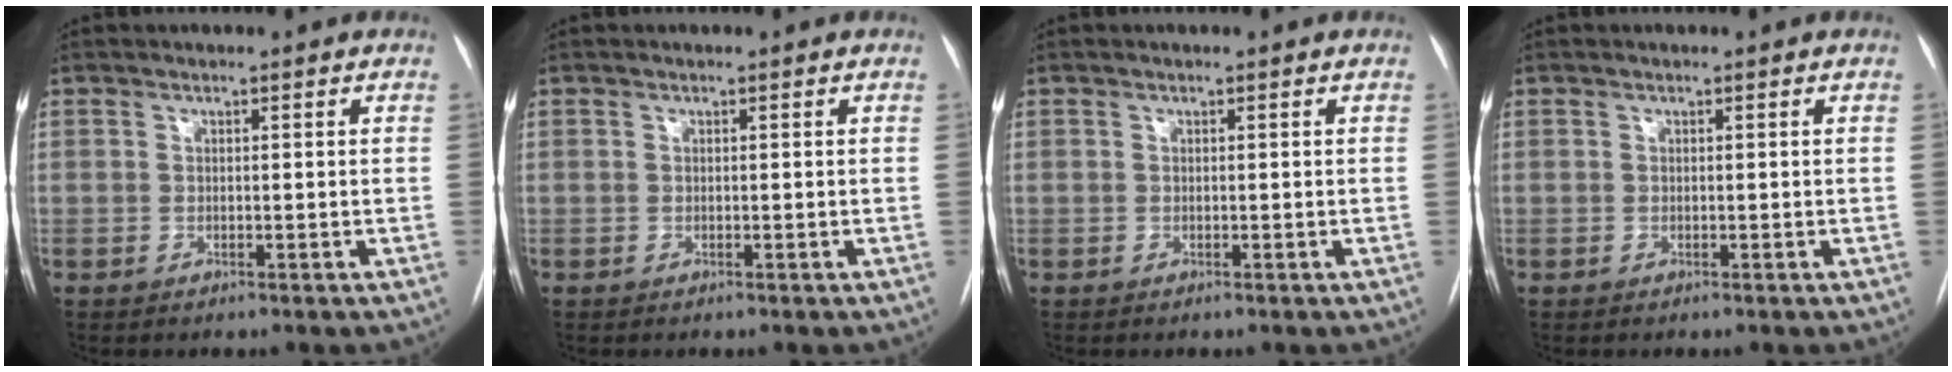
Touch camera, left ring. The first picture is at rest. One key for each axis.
{"total": 0.0}
{"total": 0.0}
{"total": 0.0}